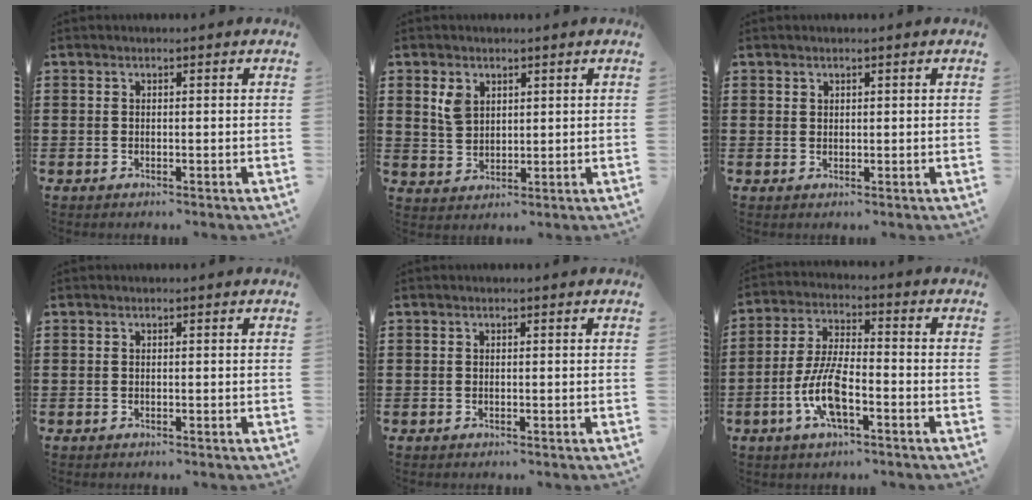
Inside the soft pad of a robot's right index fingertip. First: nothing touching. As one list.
[{"total": 3.7, "force": [1.9, 2.6, 1.8], "torque": [-0.046, 0.009, 0.035]}, {"total": 1.0, "force": [0.8, 0.6, 0.1], "torque": [-0.003, 0.001, 0.016]}, {"total": 0.0}, {"total": 0.0}, {"total": 9.0, "force": [-3.3, 3.0, 7.8], "torque": [-0.174, -0.008, -0.066]}]